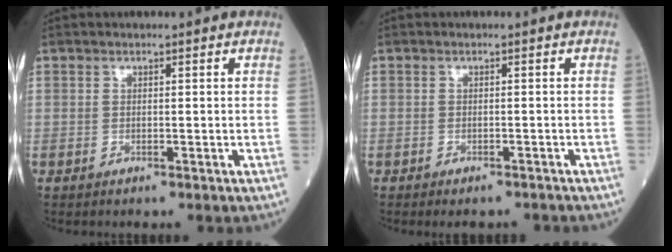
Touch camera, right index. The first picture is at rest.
{"total": 3.1, "force": [-2.9, 0.9, 0.9], "torque": [-0.003, -0.002, -0.037]}